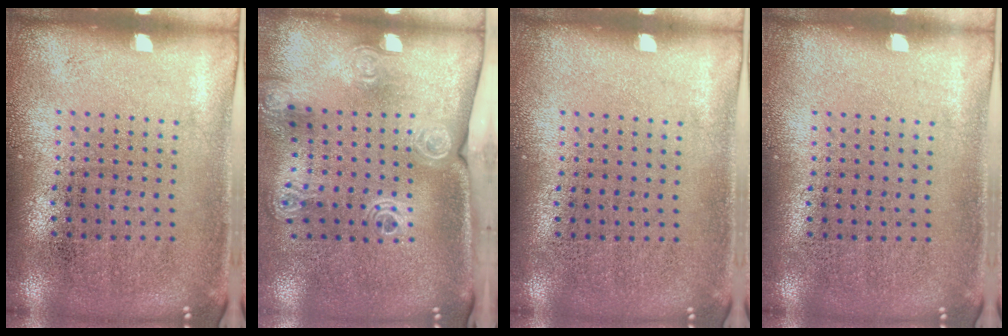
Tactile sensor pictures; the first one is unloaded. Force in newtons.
{"total": 2.1, "press": 1.5, "slide": 1.4}
{"total": 0.0}
{"total": 0.0}